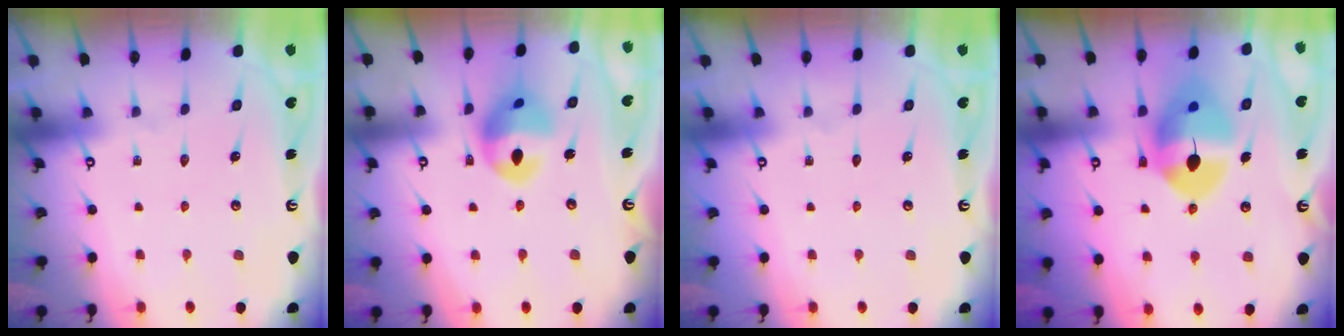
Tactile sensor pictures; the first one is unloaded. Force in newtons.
{"total": 14.0, "press": 13.9, "slide": 1.7}
{"total": 0.0}
{"total": 13.6, "press": 13.5, "slide": 2.0}